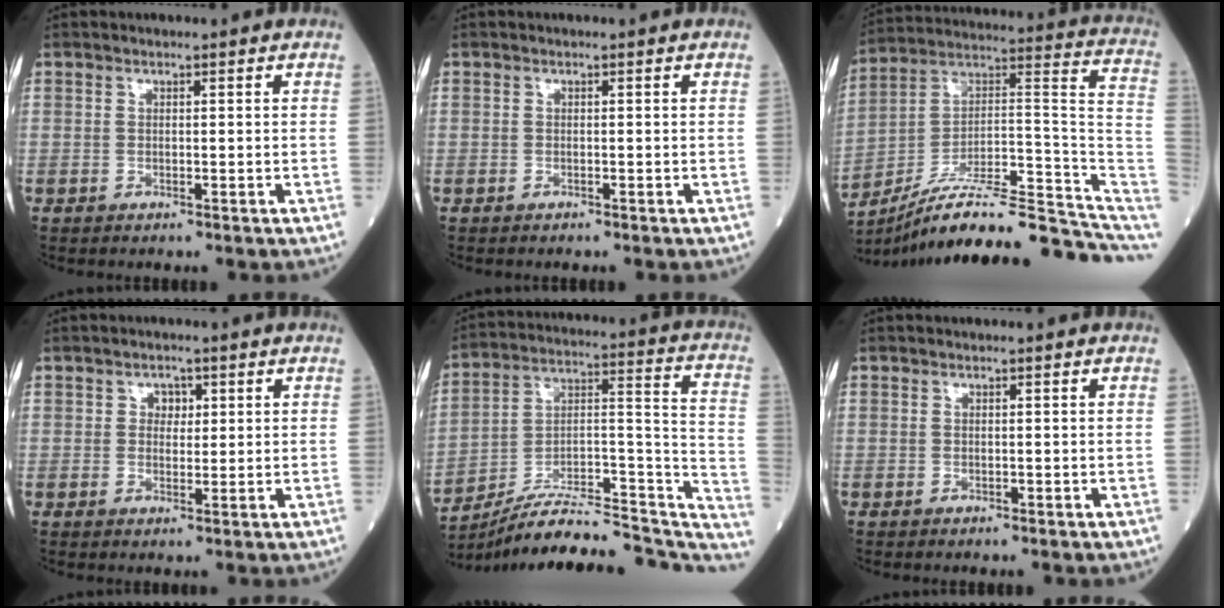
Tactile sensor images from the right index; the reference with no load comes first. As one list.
[{"total": 0.0}, {"total": 23.3, "force": [-19.5, 3.1, 12.5], "torque": [-0.121, 0.052, -0.295]}, {"total": 2.2, "force": [0.7, 1.7, 1.3], "torque": [-0.013, 0.002, 0.009]}, {"total": 23.2, "force": [-20.6, 5.3, 9.3], "torque": [-0.101, 0.061, -0.307]}, {"total": 0.0}]